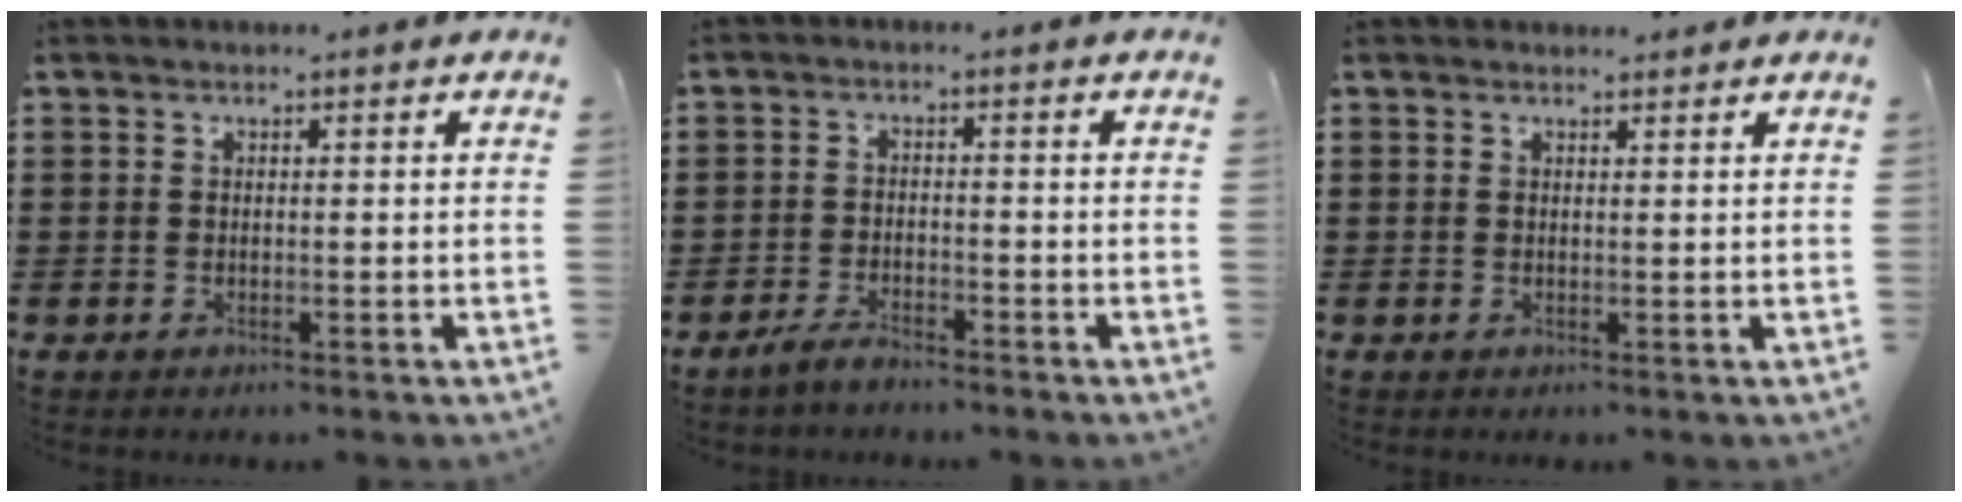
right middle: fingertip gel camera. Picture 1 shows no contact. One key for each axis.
{"total": 2.5, "fx": -2.2, "fy": 0.5, "fz": 1.1, "tx": -0.027, "ty": 0.003, "tz": -0.043}
{"total": 1.0, "fx": 1.0, "fy": 0.2, "fz": 0.0, "tx": 0.007, "ty": -0.002, "tz": 0.017}